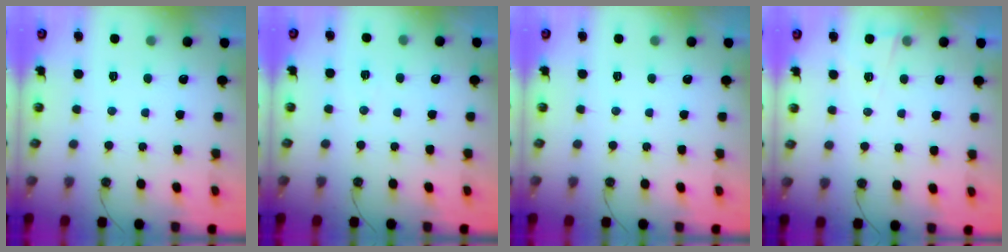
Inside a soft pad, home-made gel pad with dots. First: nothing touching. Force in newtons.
{"total": 5.5, "press": 3.3, "slide": 4.4}
{"total": 0.0}
{"total": 3.0, "press": 2.8, "slide": 1.1}